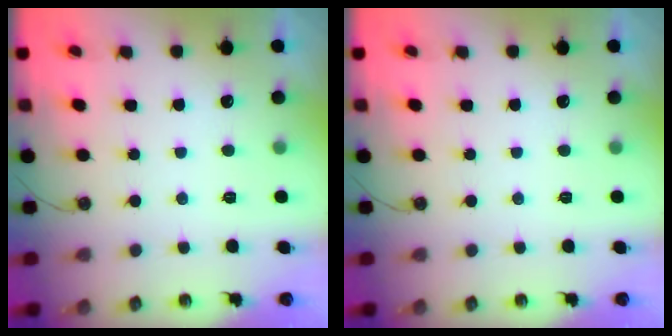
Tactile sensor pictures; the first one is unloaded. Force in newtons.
{"total": 0.0}